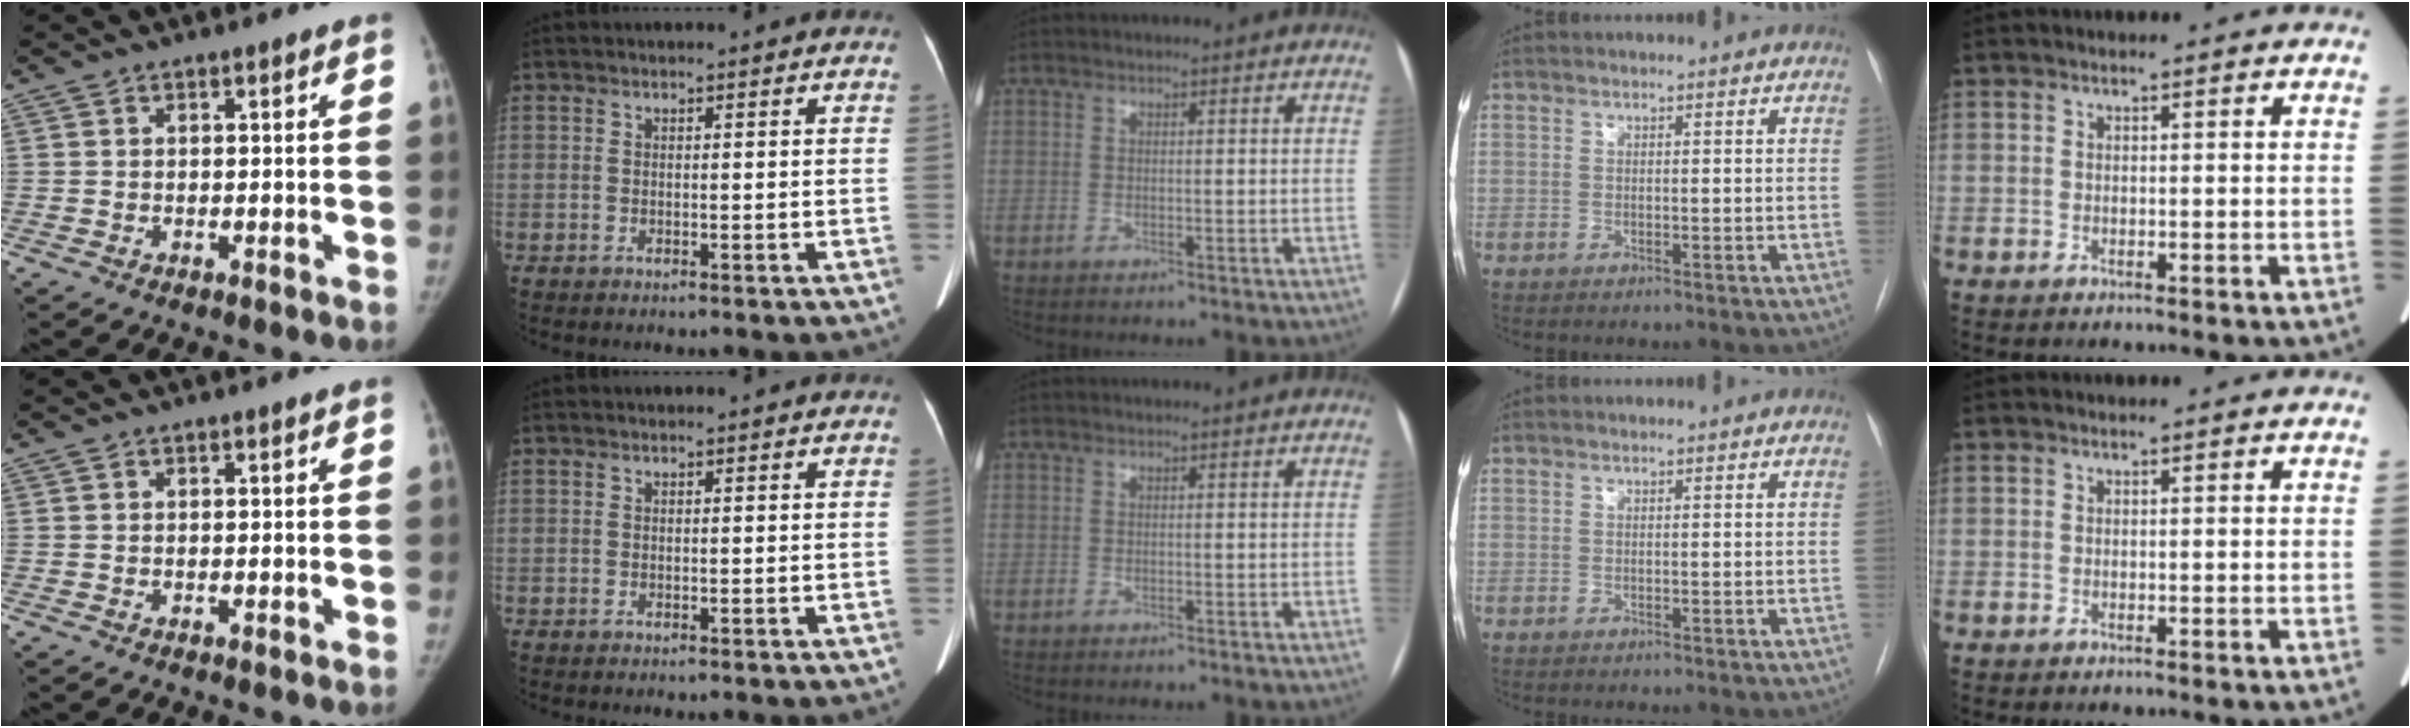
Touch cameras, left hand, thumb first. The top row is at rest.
{}